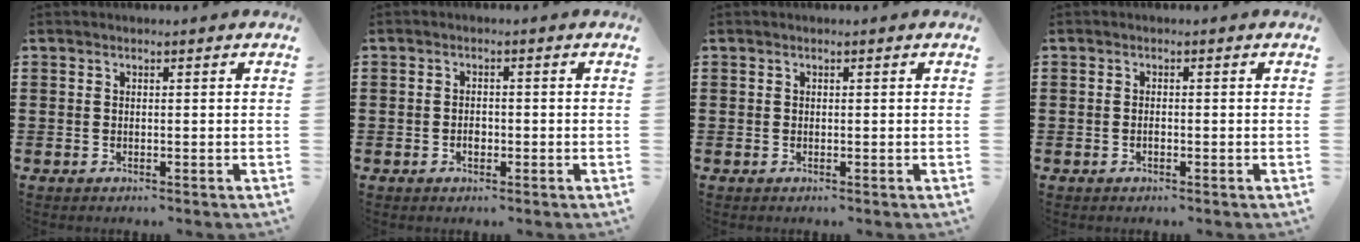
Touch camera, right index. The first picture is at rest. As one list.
[{"total": 1.7, "force": [-0.5, 1.0, 1.2], "torque": [-0.025, 0.001, -0.009]}, {"total": 0.0}, {"total": 0.7, "force": [-0.3, 0.3, 0.6], "torque": [-0.013, -0.004, -0.004]}]